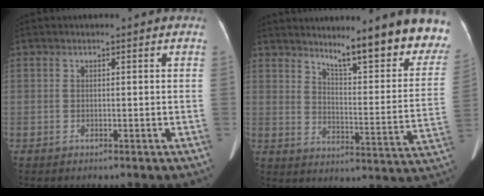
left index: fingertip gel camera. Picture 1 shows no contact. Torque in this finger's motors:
{"motor_torque": [0.52, -0.53, 0.56, 0.13]}